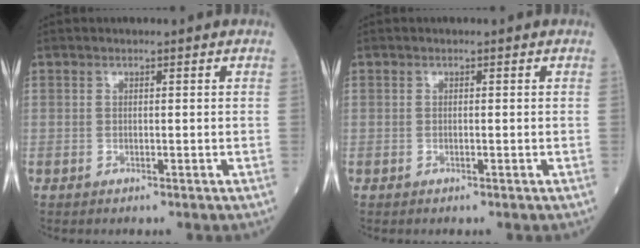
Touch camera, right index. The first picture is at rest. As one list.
[{"total": 0.0}]